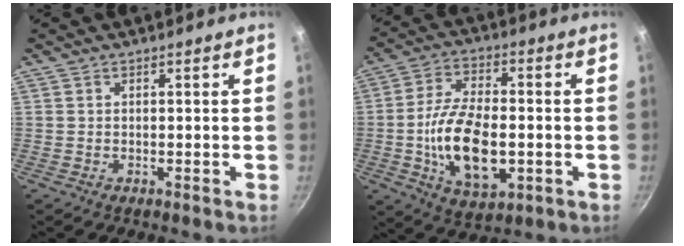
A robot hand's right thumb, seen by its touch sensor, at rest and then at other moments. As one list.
[{"total": 16.0, "force": [-2.6, 8.3, 13.4], "torque": [-0.235, 0.012, -0.045]}]